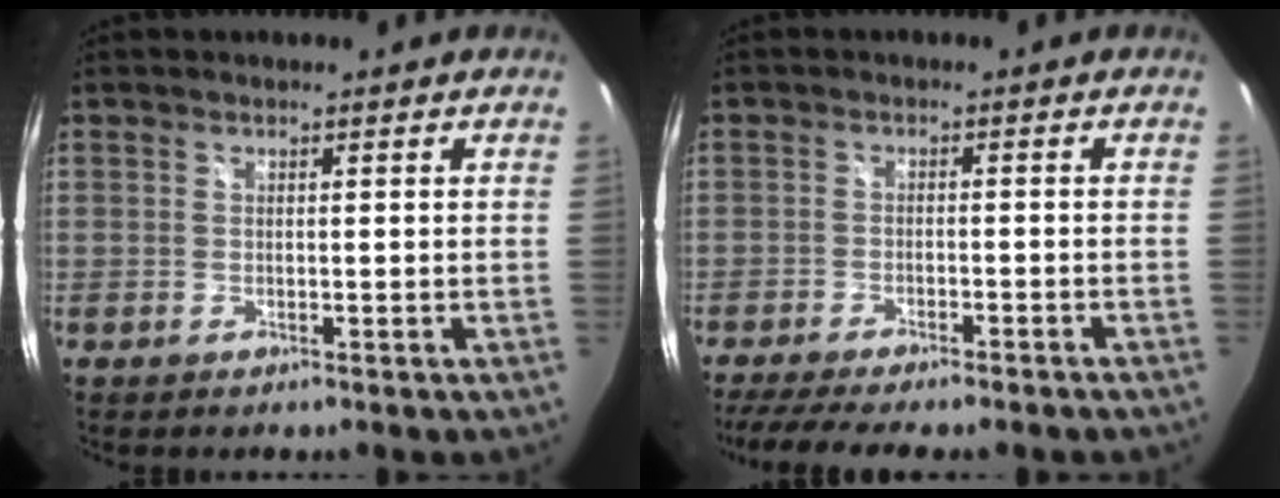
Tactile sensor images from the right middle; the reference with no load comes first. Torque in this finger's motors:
{"motor_torque": [1.09, -1.05, 0.34, 0.10]}